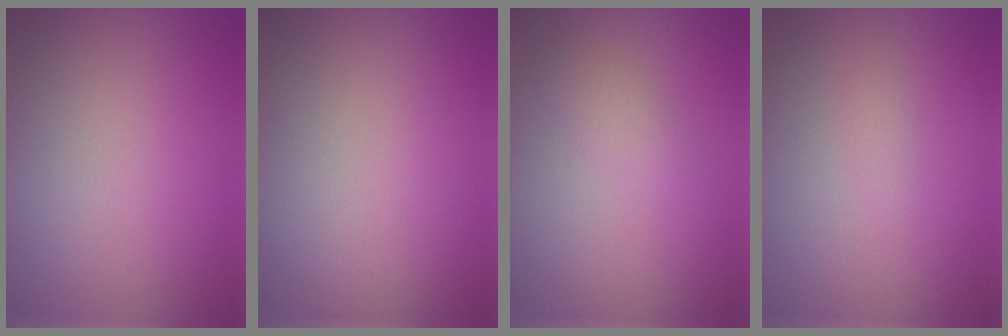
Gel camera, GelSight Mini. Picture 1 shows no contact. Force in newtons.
{"total": 0.0}
{"total": 1.4, "press": 1.4, "slide": 0.1}
{"total": 0.6, "press": 0.6, "slide": 0.0}